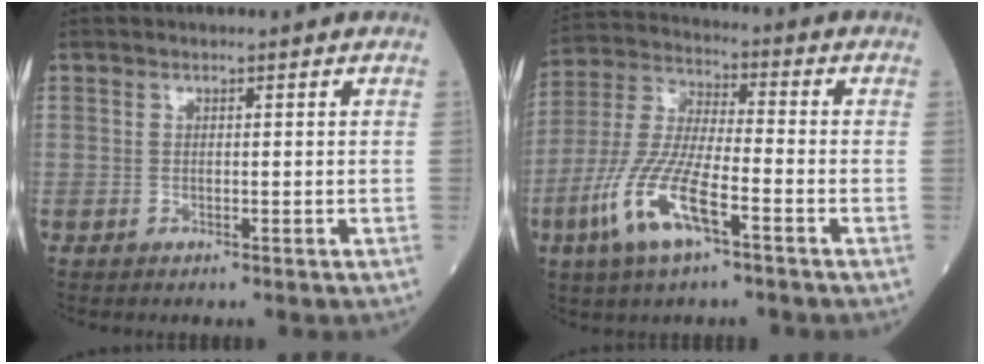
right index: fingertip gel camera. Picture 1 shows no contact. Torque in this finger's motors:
{"motor_torque": [1.62, -0.52, 0.90, 0.21]}